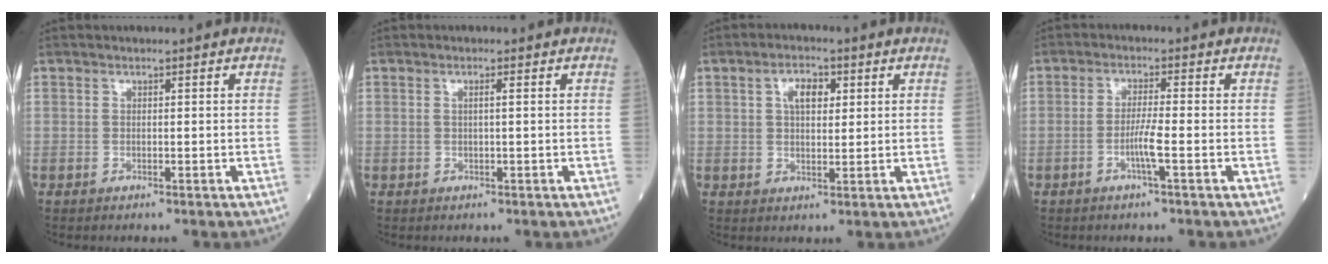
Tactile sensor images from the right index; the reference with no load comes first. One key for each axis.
{"total": 1.0, "fx": 0.2, "fy": -0.1, "fz": 1.0, "tx": -0.021, "ty": 0.001, "tz": 0.004}
{"total": 4.5, "fx": 1.6, "fy": 2.2, "fz": 3.6, "tx": -0.064, "ty": 0.009, "tz": 0.027}
{"total": 3.5, "fx": -1.3, "fy": -0.4, "fz": 3.3, "tx": -0.065, "ty": -0.004, "tz": -0.028}